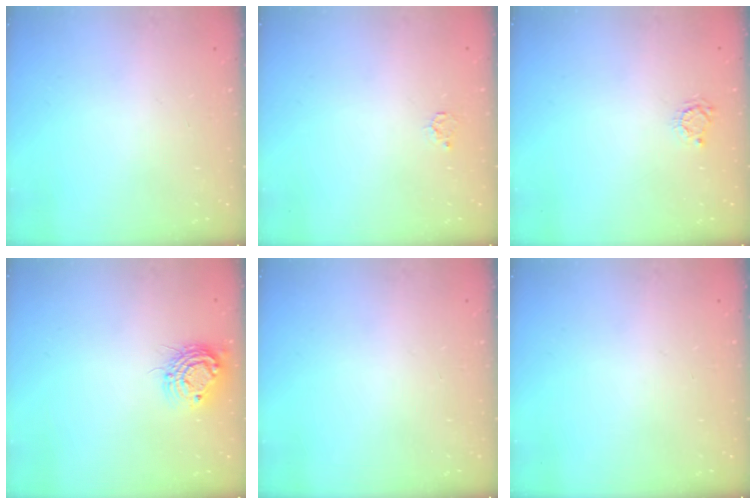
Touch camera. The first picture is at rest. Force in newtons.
{"total": 3.3, "press": 3.3, "slide": 0.3}
{"total": 3.4, "press": 3.3, "slide": 0.4}
{"total": 11.0, "press": 10.9, "slide": 0.8}
{"total": 0.0}
{"total": 0.0}